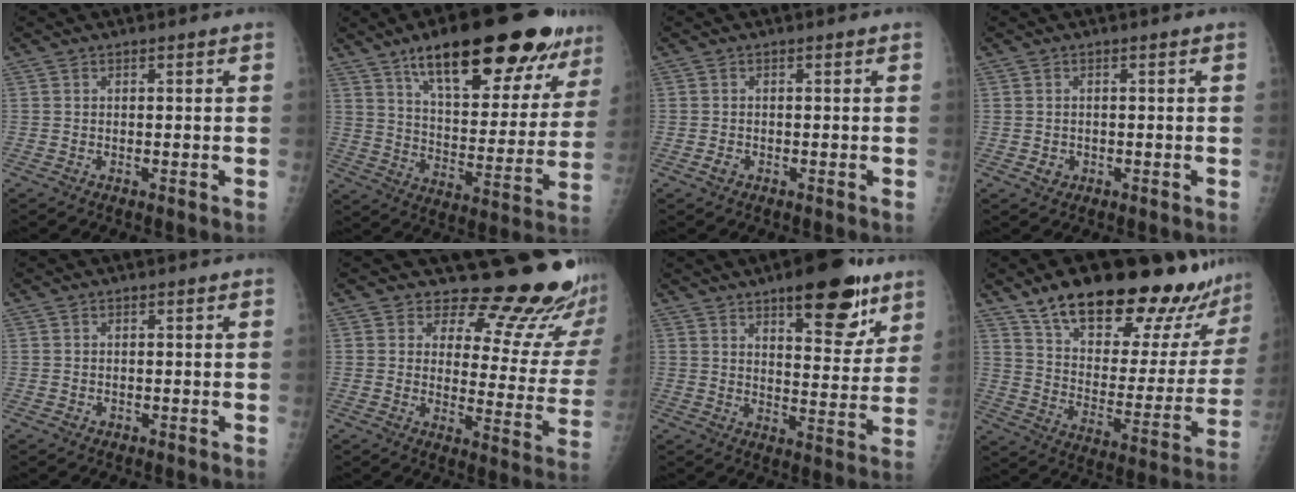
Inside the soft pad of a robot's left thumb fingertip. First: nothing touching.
{"total": 26.9, "force": [17.0, 9.2, 18.8], "torque": [-0.232, -0.046, 0.258]}
{"total": 1.2, "force": [-0.5, 0.9, 0.6], "torque": [-0.008, 0.002, -0.009]}
{"total": 1.6, "force": [-0.4, 1.4, 0.5], "torque": [-0.003, 0.003, -0.001]}
{"total": 0.5, "force": [-0.1, 0.5, 0.1], "torque": [-0.001, 0.002, -0.001]}
{"total": 18.9, "force": [17.2, 5.7, 5.4], "torque": [-0.012, -0.161, 0.194]}
{"total": 15.5, "force": [9.5, 5.7, 10.9], "torque": [-0.102, -0.049, 0.134]}
{"total": 27.4, "force": [21.5, 8.6, 14.6], "torque": [-0.172, -0.101, 0.313]}